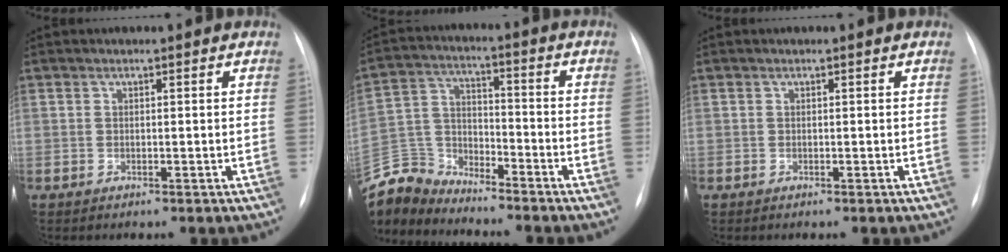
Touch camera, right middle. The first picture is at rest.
{"total": 9.1, "force": [-9.0, 1.2, -0.3], "torque": [-0.005, 0.017, -0.182]}
{"total": 0.0}